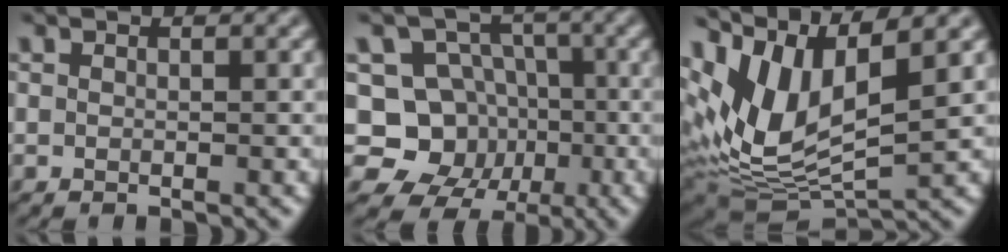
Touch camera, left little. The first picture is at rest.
{"total": 9.8, "force": [-2.0, 8.9, 3.5], "torque": [-0.049, 0.014, -0.065]}
{"total": 10.5, "force": [3.9, 4.6, 8.6], "torque": [-0.193, 0.006, 0.074]}